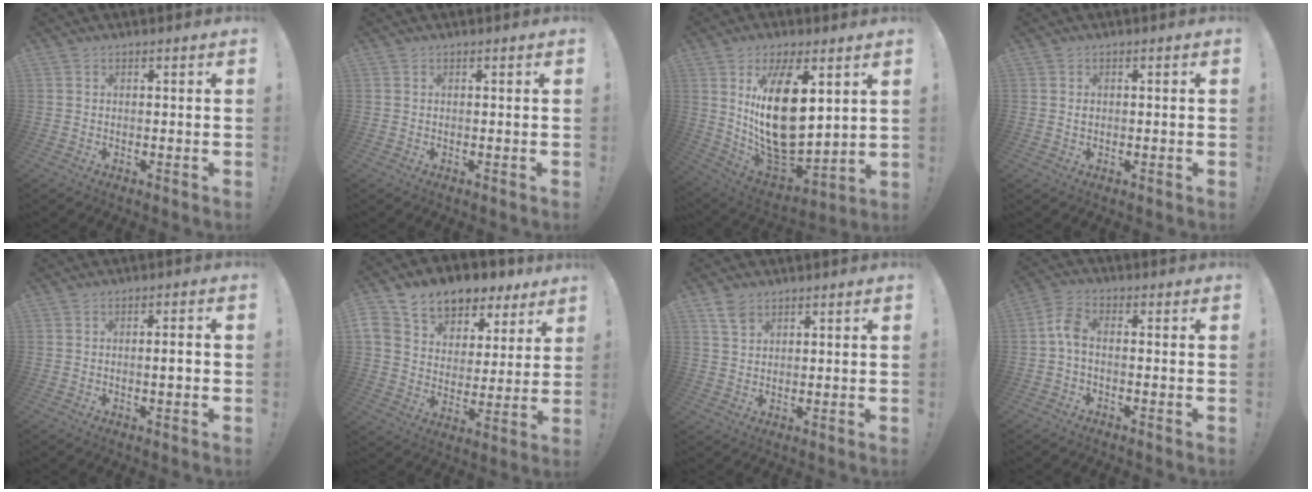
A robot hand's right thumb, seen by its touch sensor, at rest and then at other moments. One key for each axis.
{"total": 0.0}
{"total": 21.9, "fx": 6.3, "fy": 11.0, "fz": 17.8, "tx": -0.332, "ty": -0.046, "tz": 0.117}
{"total": 0.5, "fx": -0.3, "fy": 0.4, "fz": 0.2, "tx": -0.011, "ty": 0.007, "tz": -0.005}
{"total": 2.8, "fx": -0.6, "fy": 0.2, "fz": 2.8, "tx": -0.048, "ty": 0.003, "tz": -0.014}
{"total": 11.3, "fx": 7.2, "fy": 7.9, "fz": 3.8, "tx": -0.057, "ty": -0.051, "tz": 0.137}
{"total": 4.2, "fx": 2.9, "fy": 2.6, "fz": 1.7, "tx": -0.027, "ty": -0.013, "tz": 0.054}
{"total": 5.3, "fx": -0.6, "fy": 2.8, "fz": 4.5, "tx": -0.094, "ty": 0.007, "tz": -0.009}